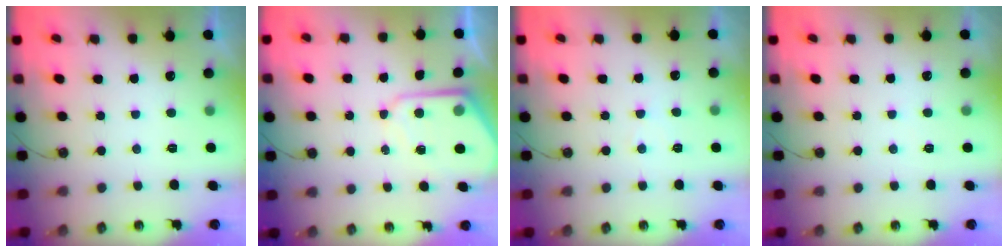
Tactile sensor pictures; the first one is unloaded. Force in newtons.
{"total": 7.6, "press": 7.6, "slide": 0.6}
{"total": 4.0, "press": 3.9, "slide": 0.7}
{"total": 2.4, "press": 2.3, "slide": 0.4}